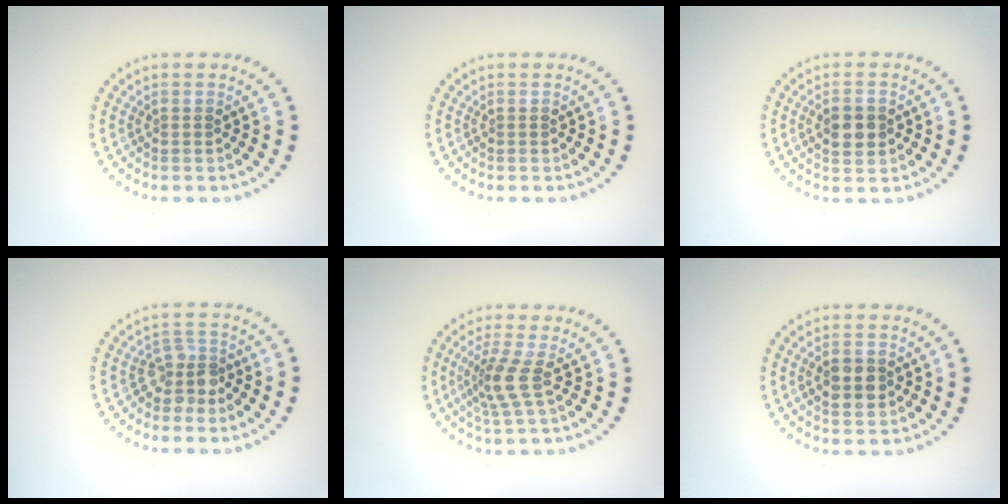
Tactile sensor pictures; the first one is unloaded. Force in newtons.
{"total": 0.0}
{"total": 2.9, "press": 2.9, "slide": 0.1}
{"total": 2.5, "press": 1.9, "slide": 1.5}
{"total": 2.8, "press": 2.0, "slide": 2.0}
{"total": 3.0, "press": 3.0, "slide": 0.1}